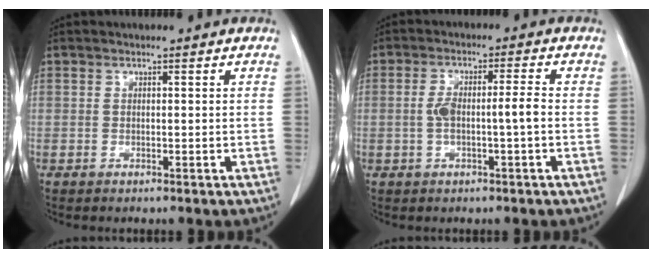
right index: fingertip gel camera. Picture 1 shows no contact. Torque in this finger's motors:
{"motor_torque": [0.28, 0.09, 0.25, 0.08]}